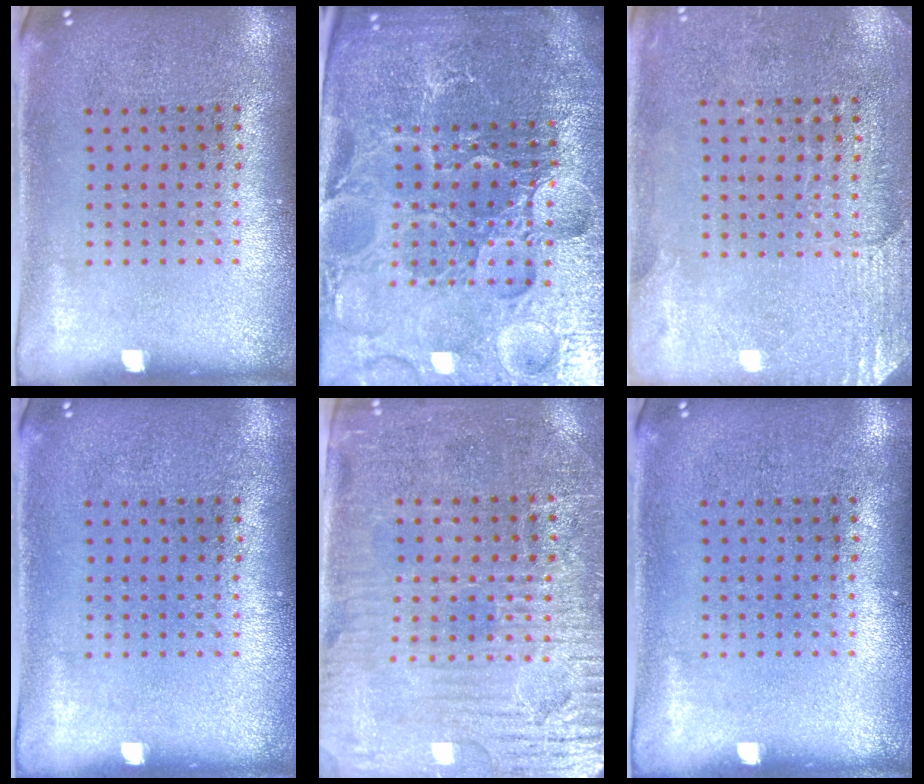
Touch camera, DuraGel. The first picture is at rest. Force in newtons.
{"total": 6.2, "press": 5.5, "slide": 2.8}
{"total": 2.7, "press": 2.4, "slide": 1.1}
{"total": 0.0}
{"total": 3.9, "press": 3.5, "slide": 1.7}
{"total": 0.0}